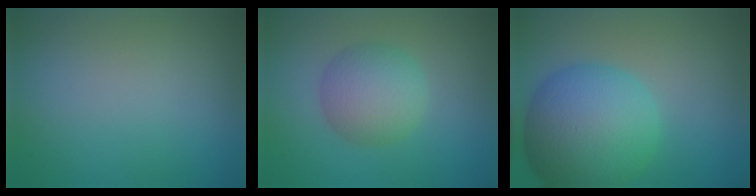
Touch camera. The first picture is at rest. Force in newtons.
{"total": 4.5, "press": 4.5, "slide": 0.1}
{"total": 10.5, "press": 10.4, "slide": 0.3}